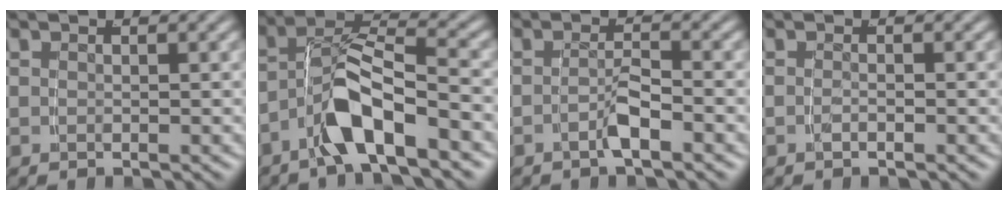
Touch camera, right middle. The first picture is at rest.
{"total": 4.9, "force": [-2.5, 1.4, 4.0], "torque": [-0.074, 0.005, -0.044]}
{"total": 2.3, "force": [-1.7, -0.2, 1.5], "torque": [-0.020, 0.000, -0.030]}
{"total": 0.9, "force": [-0.8, -0.3, 0.3], "torque": [-0.009, -0.002, -0.012]}